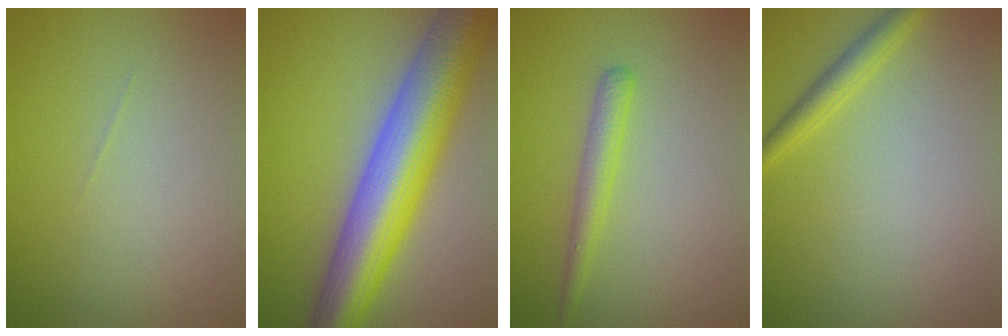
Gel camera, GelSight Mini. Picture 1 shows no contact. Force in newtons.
{"total": 11.8, "press": 11.8, "slide": 0.4}
{"total": 2.0, "press": 2.0, "slide": 0.1}
{"total": 2.0, "press": 2.0, "slide": 0.1}